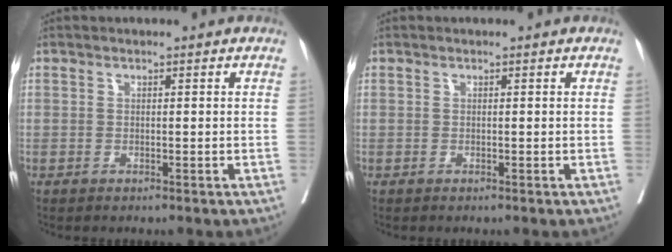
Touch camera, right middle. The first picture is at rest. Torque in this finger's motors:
{"motor_torque": [0.00, 0.00, 0.00, 0.00]}